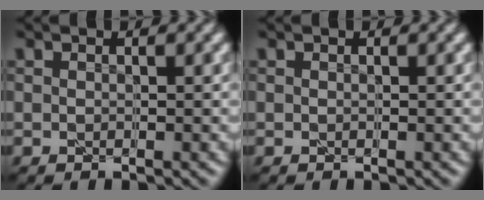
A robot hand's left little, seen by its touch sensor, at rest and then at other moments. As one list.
[{"total": 0.0}]